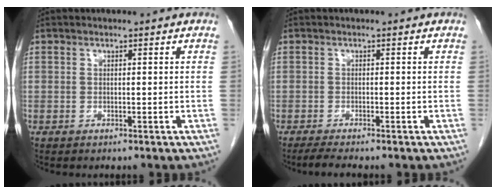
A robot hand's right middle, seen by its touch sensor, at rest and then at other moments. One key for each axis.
{"total": 2.5, "fx": -2.1, "fy": 0.0, "fz": 1.4, "tx": -0.031, "ty": -0.008, "tz": -0.039}